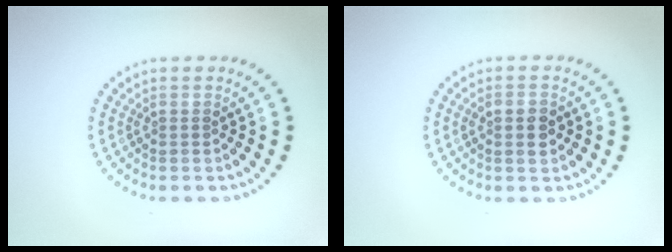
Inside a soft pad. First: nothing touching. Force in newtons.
{"total": 2.0, "press": 2.0, "slide": 0.3}